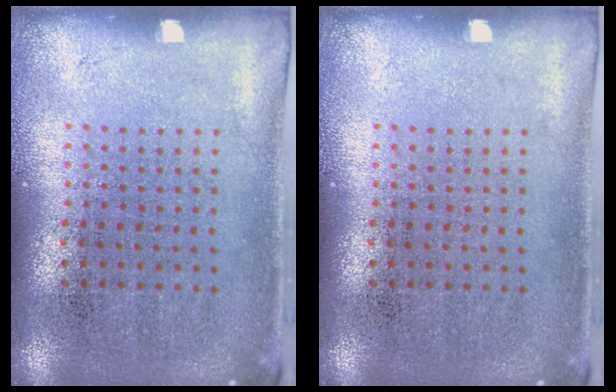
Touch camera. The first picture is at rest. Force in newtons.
{"total": 0.0}